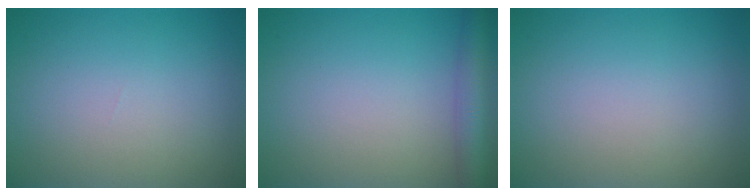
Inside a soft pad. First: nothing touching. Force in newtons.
{"total": 4.0, "press": 3.9, "slide": 0.2}
{"total": 0.0}